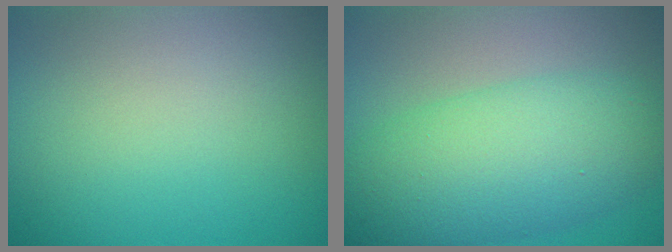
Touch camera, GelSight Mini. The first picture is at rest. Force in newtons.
{"total": 8.3, "press": 8.2, "slide": 0.3}